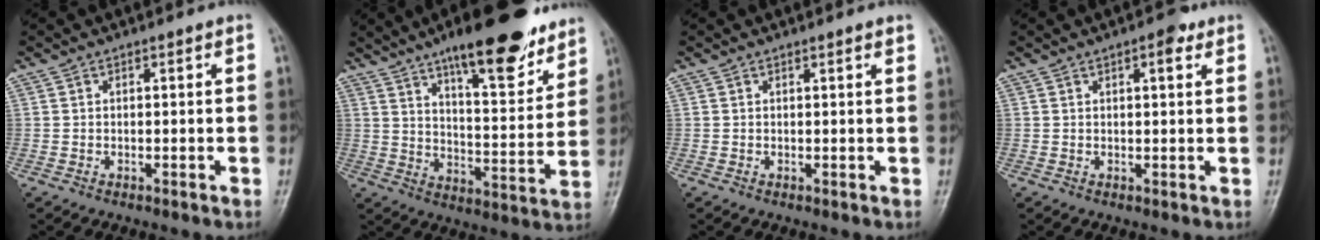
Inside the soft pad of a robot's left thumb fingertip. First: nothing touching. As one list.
[{"total": 19.2, "force": [13.3, 5.6, 12.7], "torque": [-0.143, -0.065, 0.204]}, {"total": 0.9, "force": [0.7, 0.0, 0.6], "torque": [-0.005, 0.000, 0.008]}, {"total": 3.0, "force": [1.6, 1.2, 2.3], "torque": [-0.021, -0.001, 0.016]}]